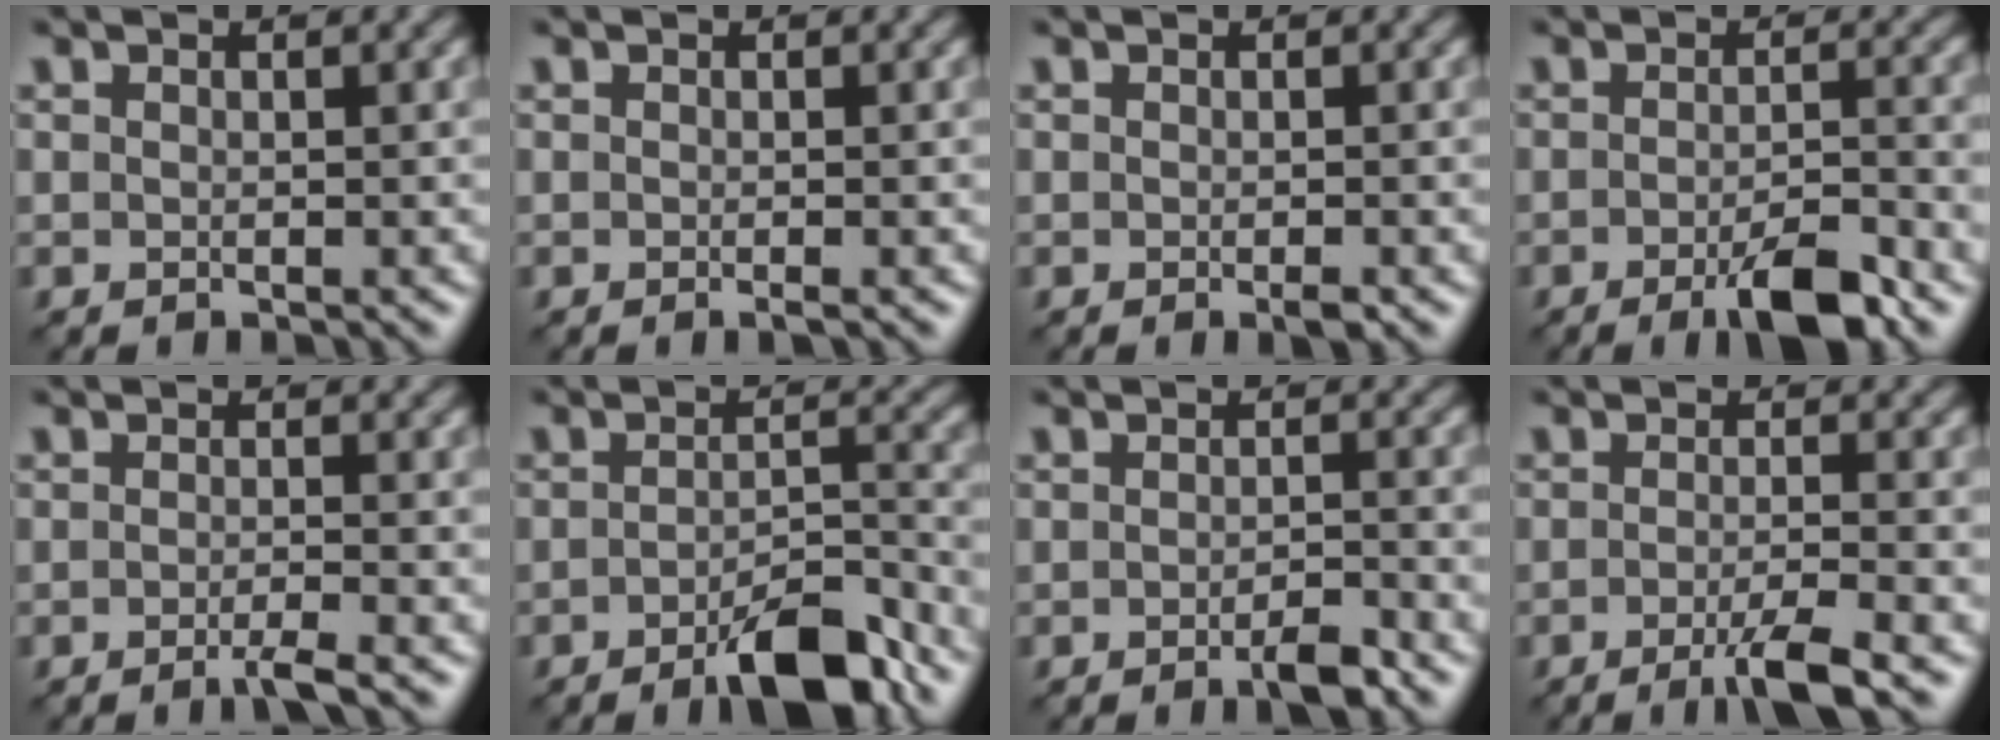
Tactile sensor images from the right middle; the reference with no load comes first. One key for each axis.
{"total": 0.6, "fx": -0.3, "fy": 0.0, "fz": 0.5, "tx": -0.008, "ty": -0.004, "tz": -0.006}
{"total": 1.0, "fx": -0.5, "fy": 0.1, "fz": 0.9, "tx": -0.014, "ty": -0.004, "tz": -0.009}
{"total": 5.1, "fx": -2.6, "fy": 1.0, "fz": 4.2, "tx": -0.069, "ty": -0.003, "tz": -0.045}
{"total": 2.0, "fx": -1.1, "fy": 0.3, "fz": 1.6, "tx": -0.020, "ty": -0.001, "tz": -0.027}
{"total": 6.4, "fx": -4.1, "fy": 1.7, "fz": 4.6, "tx": -0.070, "ty": 0.003, "tz": -0.064}
{"total": 2.4, "fx": -1.5, "fy": 0.4, "fz": 1.9, "tx": -0.030, "ty": 0.000, "tz": -0.029}
{"total": 3.8, "fx": -1.9, "fy": 0.6, "fz": 3.2, "tx": -0.049, "ty": -0.004, "tz": -0.042}